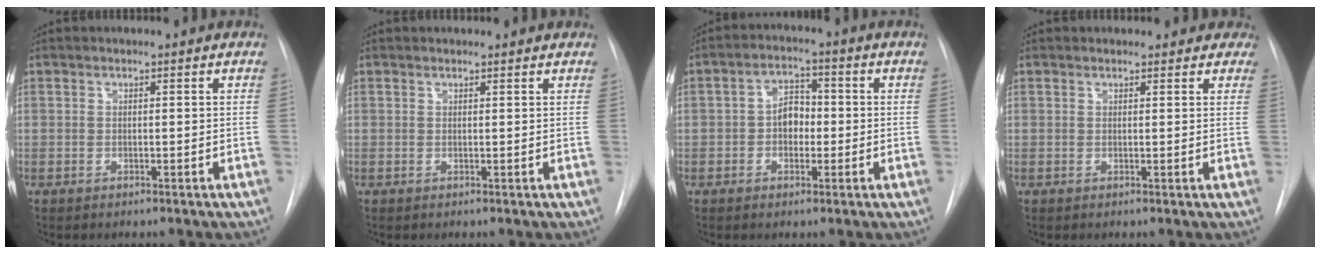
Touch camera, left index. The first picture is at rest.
{"total": 1.2, "force": [1.2, 0.2, 0.1], "torque": [-0.010, 0.004, 0.010]}
{"total": 4.5, "force": [-1.2, 3.0, 3.2], "torque": [-0.053, 0.012, -0.022]}
{"total": 5.0, "force": [4.4, 2.3, 0.6], "torque": [0.019, -0.004, 0.028]}